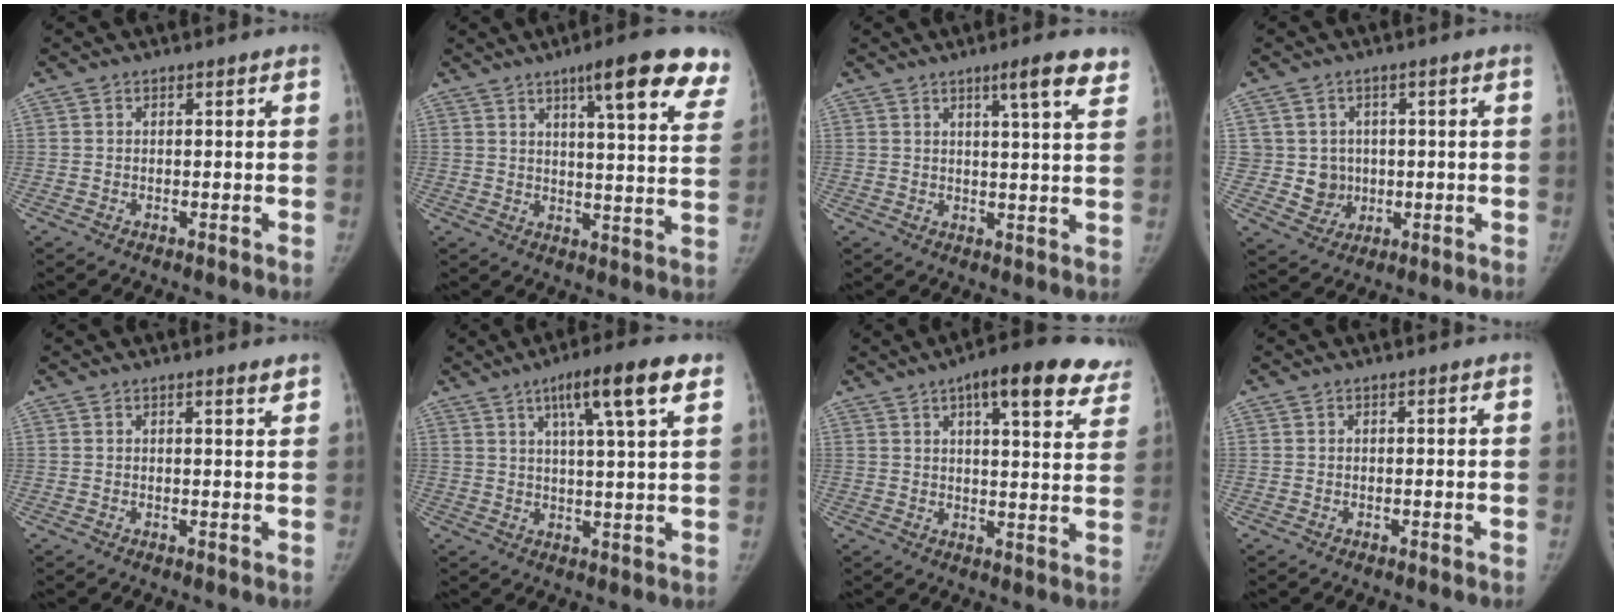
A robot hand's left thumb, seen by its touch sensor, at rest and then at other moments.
{"total": 17.7, "force": [11.1, 3.2, 13.3], "torque": [-0.147, -0.042, 0.135]}
{"total": 7.5, "force": [4.8, 0.6, 5.7], "torque": [-0.070, -0.024, 0.064]}
{"total": 5.8, "force": [0.5, 5.7, 1.0], "torque": [0.015, 0.004, 0.014]}
{"total": 1.3, "force": [1.1, 0.0, 0.7], "torque": [-0.006, -0.010, 0.015]}
{"total": 11.3, "force": [5.9, 1.3, 9.6], "torque": [-0.150, -0.012, 0.088]}
{"total": 18.0, "force": [11.5, 5.7, 12.6], "torque": [-0.129, -0.026, 0.136]}
{"total": 0.0}